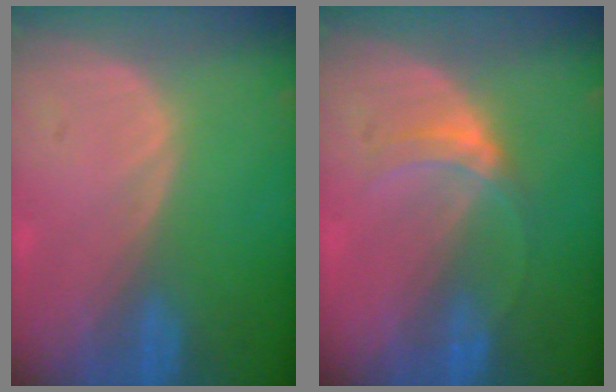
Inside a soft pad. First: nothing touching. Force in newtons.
{"total": 3.7, "press": 3.3, "slide": 1.7}